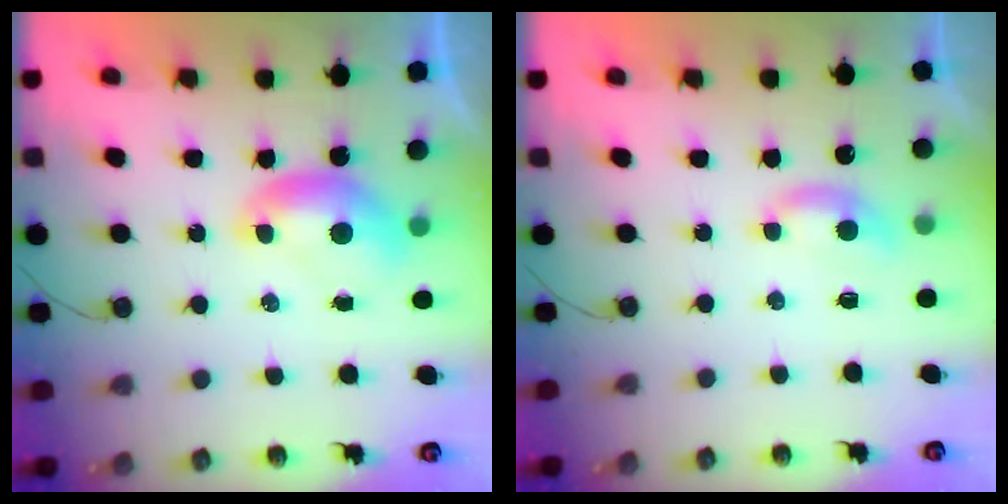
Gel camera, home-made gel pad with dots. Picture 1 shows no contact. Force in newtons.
{"total": 1.9, "press": 1.9, "slide": 0.5}